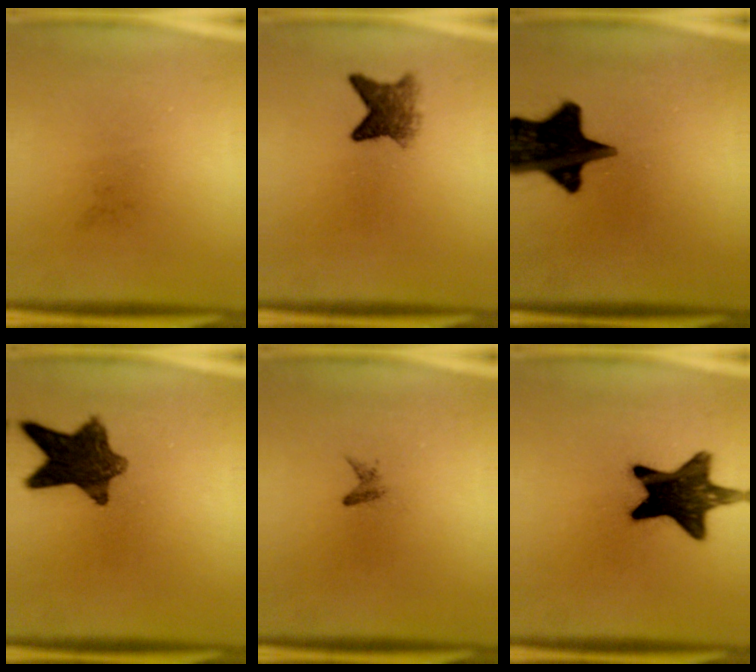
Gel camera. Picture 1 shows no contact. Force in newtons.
{"total": 4.4}
{"total": 18.9}
{"total": 10.1}
{"total": 0.9}
{"total": 15.1}